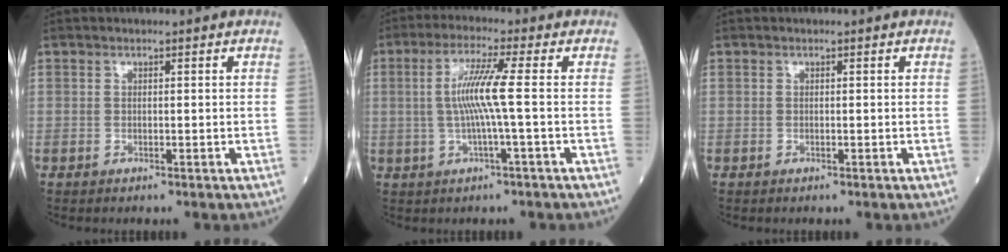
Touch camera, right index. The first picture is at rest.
{"total": 6.8, "force": [0.0, -0.9, 6.7], "torque": [-0.138, 0.005, -0.001]}
{"total": 0.0}